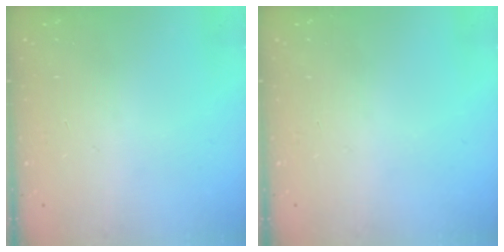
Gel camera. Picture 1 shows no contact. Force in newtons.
{"total": 0.0}